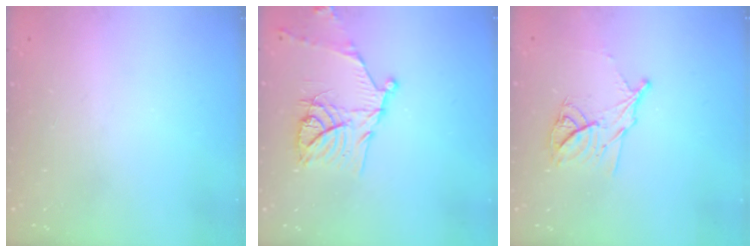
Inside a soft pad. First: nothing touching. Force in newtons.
{"total": 16.1, "press": 16.1, "slide": 1.3}
{"total": 11.4, "press": 11.4, "slide": 0.3}